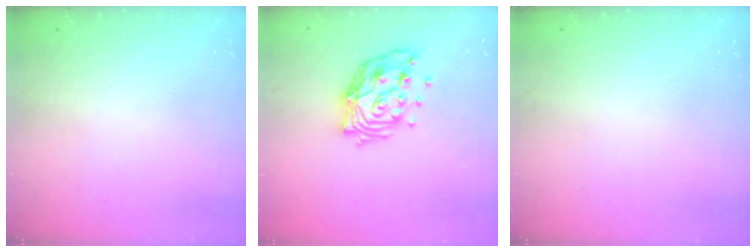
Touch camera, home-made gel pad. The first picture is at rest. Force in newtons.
{"total": 14.3, "press": 14.2, "slide": 1.4}
{"total": 0.0}